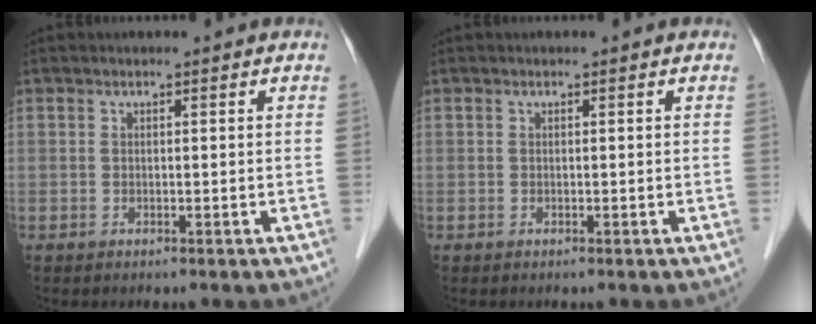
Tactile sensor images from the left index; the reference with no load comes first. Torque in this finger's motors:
{"motor_torque": [0.00, 0.00, 0.01, 0.00]}